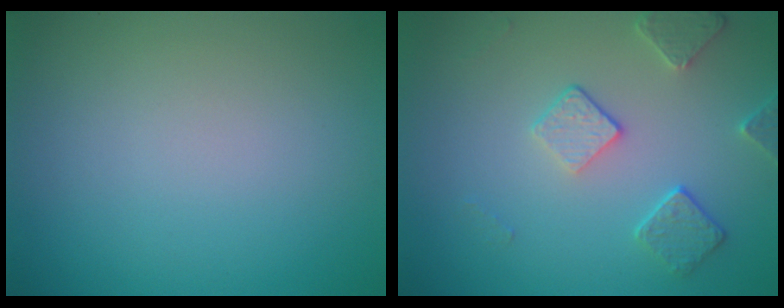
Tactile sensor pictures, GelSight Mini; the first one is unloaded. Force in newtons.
{"total": 3.0, "press": 2.7, "slide": 1.4}